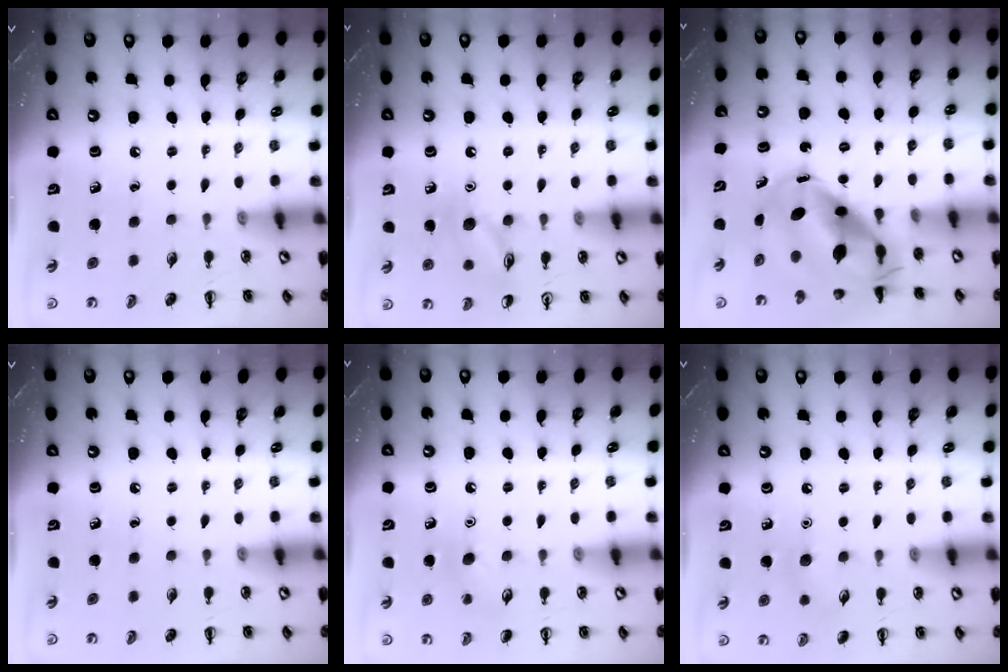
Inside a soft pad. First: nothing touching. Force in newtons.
{"total": 10.4, "press": 10.4, "slide": 0.4}
{"total": 11.0, "press": 10.7, "slide": 2.7}
{"total": 0.0}
{"total": 7.2, "press": 6.9, "slide": 1.9}
{"total": 5.8, "press": 5.6, "slide": 1.5}